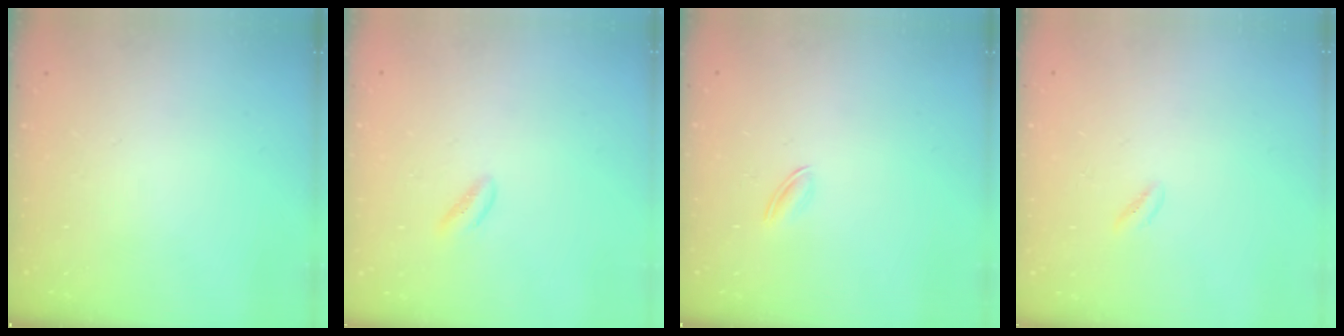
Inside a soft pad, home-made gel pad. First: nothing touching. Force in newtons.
{"total": 1.1, "press": 0.9, "slide": 0.6}
{"total": 2.5, "press": 2.4, "slide": 0.8}
{"total": 0.6, "press": 0.3, "slide": 0.6}